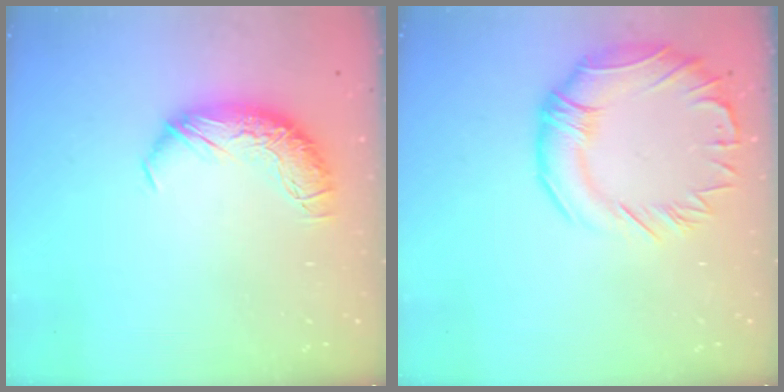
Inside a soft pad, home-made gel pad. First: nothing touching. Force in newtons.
{"total": 4.9, "press": 4.4, "slide": 2.1}